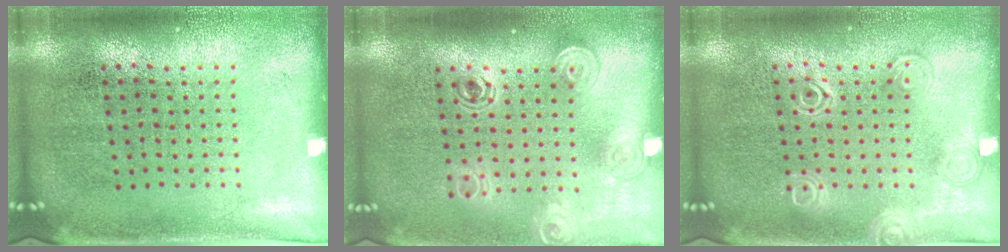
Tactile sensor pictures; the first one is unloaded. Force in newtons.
{"total": 1.6, "press": 1.2, "slide": 1.0}
{"total": 1.9, "press": 1.9, "slide": 0.4}